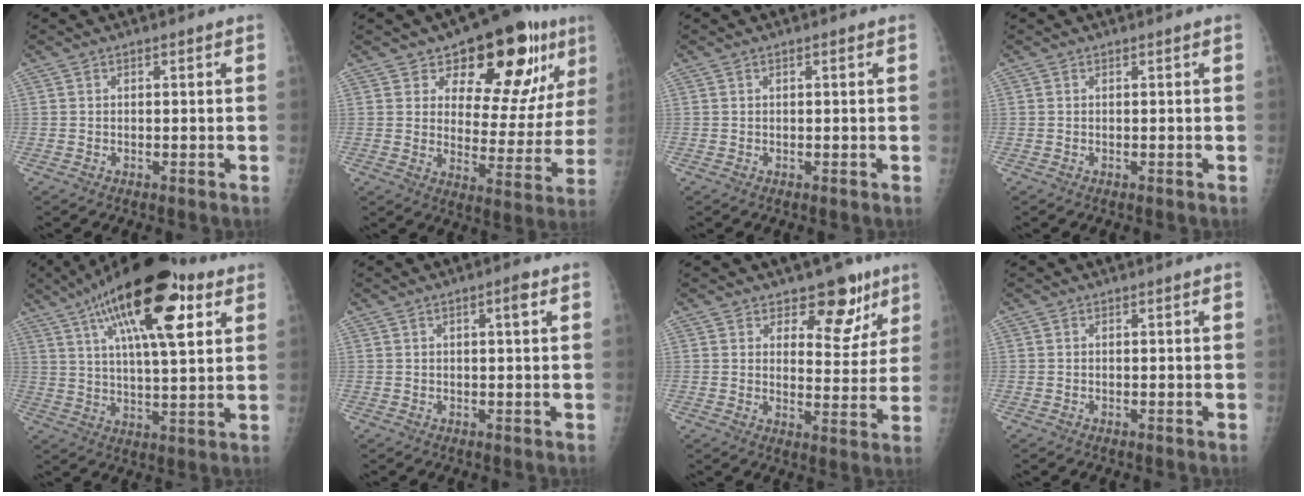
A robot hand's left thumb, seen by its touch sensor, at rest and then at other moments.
{"total": 19.5, "force": [10.5, 9.4, 13.6], "torque": [-0.125, -0.045, 0.152]}
{"total": 0.5, "force": [0.2, 0.2, 0.5], "torque": [-0.007, 0.002, 0.002]}
{"total": 0.0}
{"total": 22.1, "force": [10.3, 7.5, 18.1], "torque": [-0.287, -0.008, 0.165]}
{"total": 2.5, "force": [0.9, 0.6, 2.2], "torque": [-0.033, 0.003, 0.012]}
{"total": 9.4, "force": [6.2, 5.4, 4.5], "torque": [-0.010, -0.035, 0.086]}
{"total": 0.0}